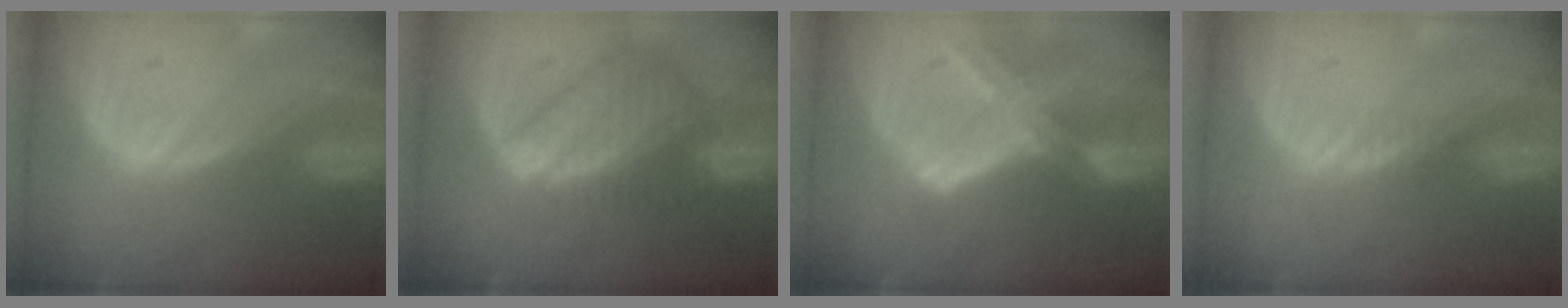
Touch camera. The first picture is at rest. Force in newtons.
{"total": 9.1, "press": 7.7, "slide": 4.8}
{"total": 8.3, "press": 7.3, "slide": 4.0}
{"total": 1.2, "press": 0.9, "slide": 0.8}